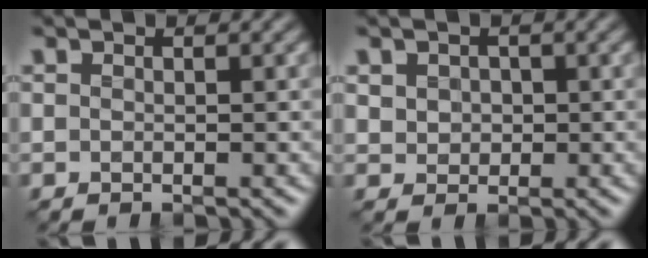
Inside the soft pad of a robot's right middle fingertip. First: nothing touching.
{"total": 1.8, "force": [0.2, 1.6, 0.8], "torque": [-0.025, -0.002, 0.010]}